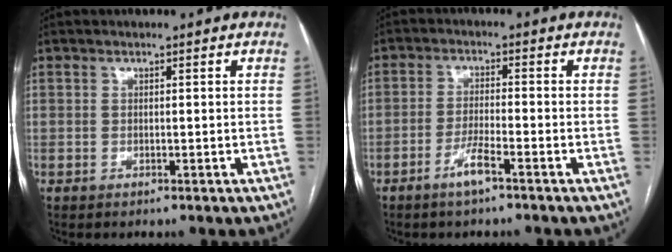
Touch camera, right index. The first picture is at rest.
{"total": 3.9, "force": [-2.6, 0.1, 2.9], "torque": [-0.060, -0.003, -0.051]}